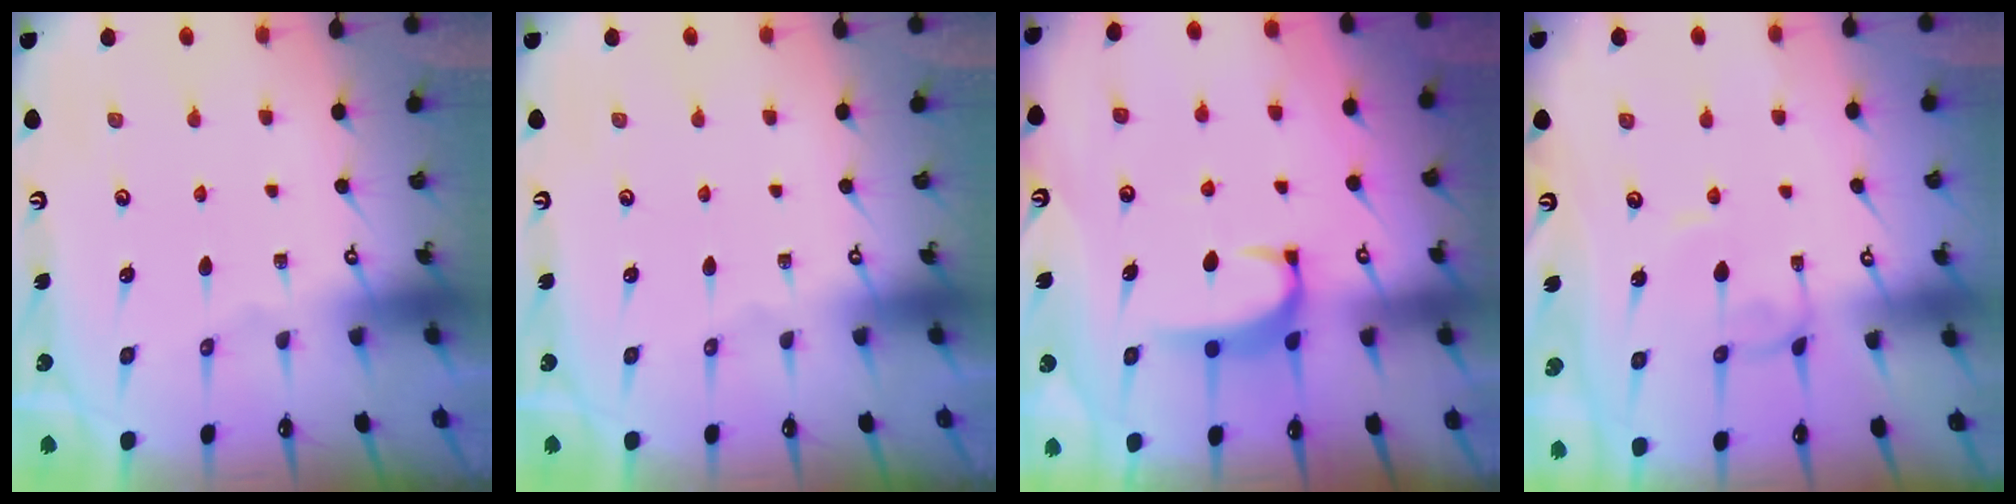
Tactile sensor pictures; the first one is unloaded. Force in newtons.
{"total": 0.0}
{"total": 1.7, "press": 1.6, "slide": 0.5}
{"total": 1.5, "press": 1.5, "slide": 0.2}